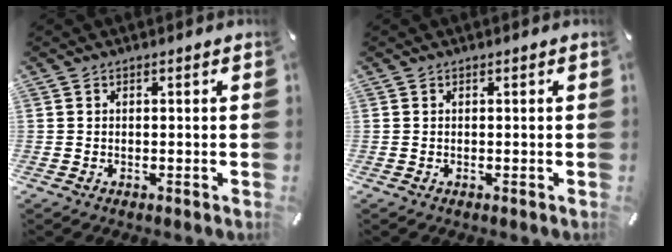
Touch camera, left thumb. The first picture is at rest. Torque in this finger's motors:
{"motor_torque": [-0.05, -0.05, -0.03, 0.08, 0.00]}